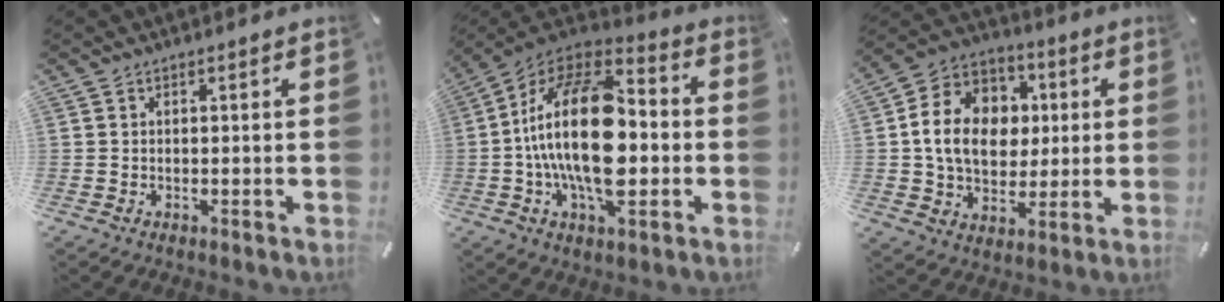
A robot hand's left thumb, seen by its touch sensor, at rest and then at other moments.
{"total": 25.2, "force": [-1.9, 13.2, 21.3], "torque": [-0.413, -0.002, -0.034]}
{"total": 14.5, "force": [1.0, 12.3, 7.7], "torque": [-0.149, 0.013, 0.020]}